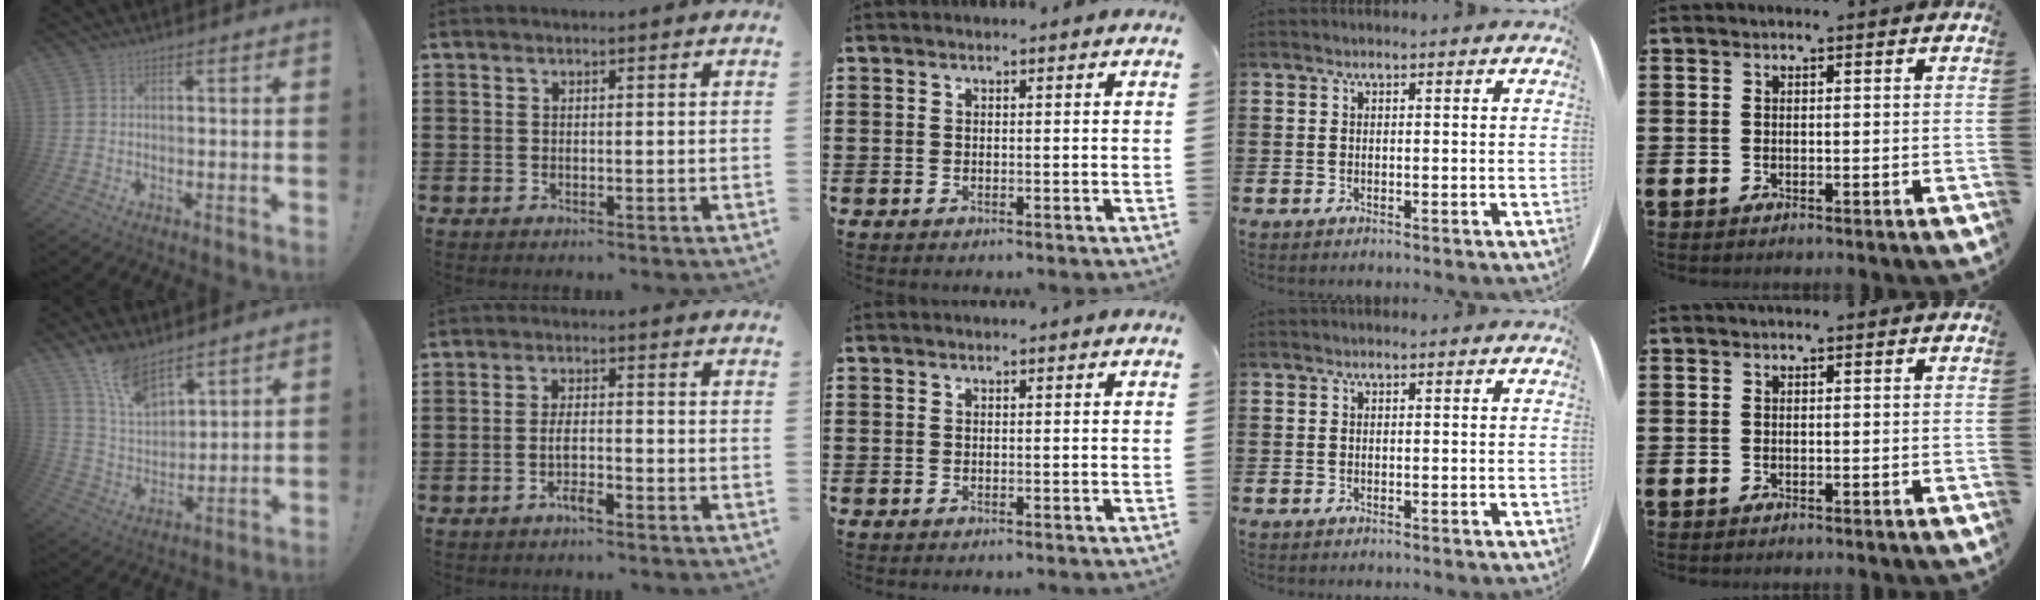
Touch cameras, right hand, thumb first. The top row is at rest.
{"thumb": {"total": 11.7, "force": [9.6, 4.8, 4.7], "torque": [-0.097, -0.065, 0.183]}, "index": {"total": 3.8, "force": [-1.8, 1.3, 3.1], "torque": [-0.069, 0.001, -0.039]}}